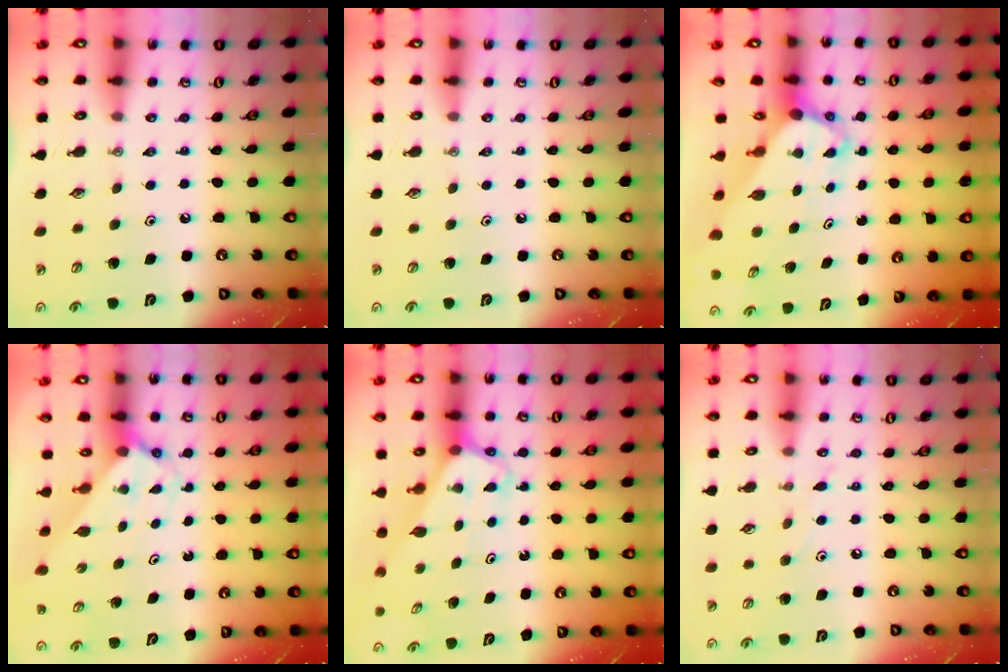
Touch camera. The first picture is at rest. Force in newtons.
{"total": 0.0}
{"total": 4.3, "press": 4.2, "slide": 0.5}
{"total": 2.3, "press": 2.3, "slide": 0.2}
{"total": 3.2, "press": 3.1, "slide": 0.2}
{"total": 4.6, "press": 4.6, "slide": 0.7}